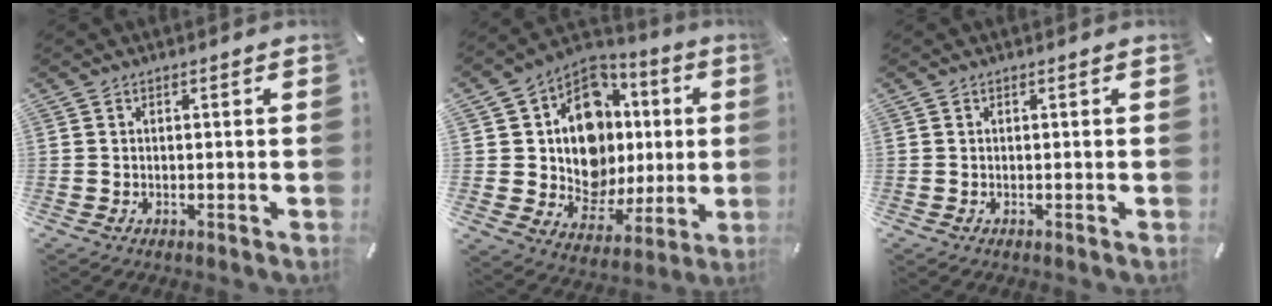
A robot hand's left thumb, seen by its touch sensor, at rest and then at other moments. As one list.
[{"total": 15.9, "force": [2.4, 13.0, 8.8], "torque": [-0.160, -0.032, 0.051]}, {"total": 0.0}]